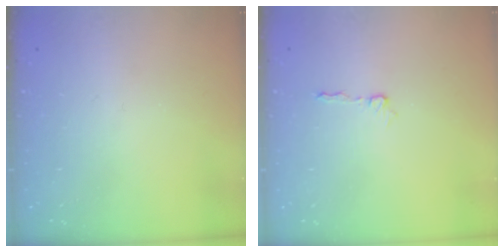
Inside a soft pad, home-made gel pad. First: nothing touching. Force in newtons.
{"total": 4.3, "press": 4.3, "slide": 0.3}